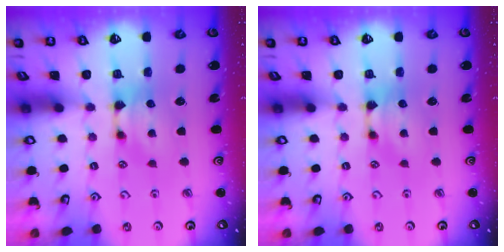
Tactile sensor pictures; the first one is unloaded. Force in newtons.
{"total": 0.0}